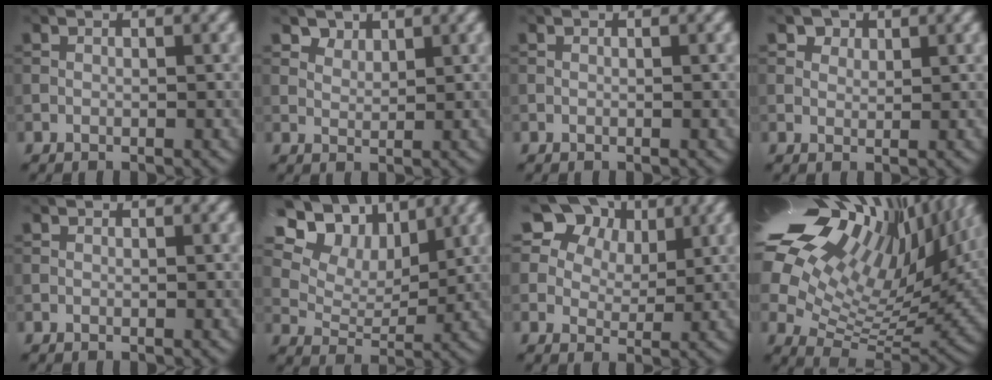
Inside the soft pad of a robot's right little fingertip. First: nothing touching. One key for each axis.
{"total": 1.7, "fx": 1.4, "fy": 0.9, "fz": 0.3, "tx": -0.013, "ty": -0.009, "tz": 0.033}
{"total": 0.0}
{"total": 2.5, "fx": 1.7, "fy": 1.6, "fz": 0.9, "tx": -0.021, "ty": -0.014, "tz": 0.033}
{"total": 0.0}
{"total": 12.1, "fx": 7.0, "fy": 7.5, "fz": 6.2, "tx": -0.127, "ty": 0.019, "tz": 0.126}
{"total": 13.5, "fx": 8.2, "fy": 8.9, "fz": 5.8, "tx": -0.128, "ty": 0.030, "tz": 0.141}
{"total": 20.1, "fx": 10.7, "fy": 9.5, "fz": 14.1, "tx": -0.261, "ty": 0.041, "tz": 0.171}